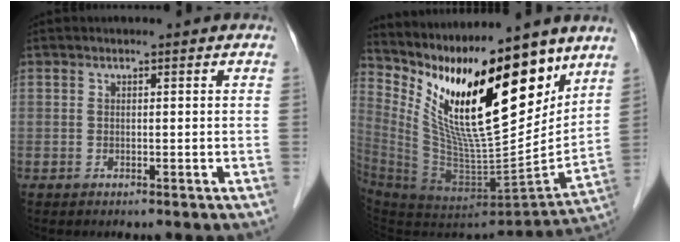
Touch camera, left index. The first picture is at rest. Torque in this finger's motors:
{"motor_torque": [2.14, 0.00, 1.06, 0.21]}